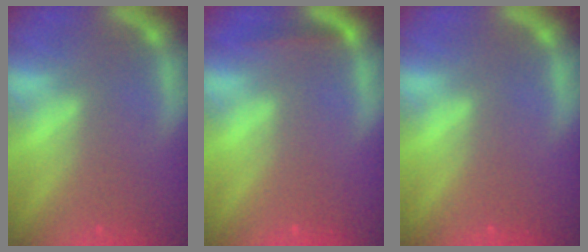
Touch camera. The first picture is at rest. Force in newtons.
{"total": 1.4}
{"total": 0.0}